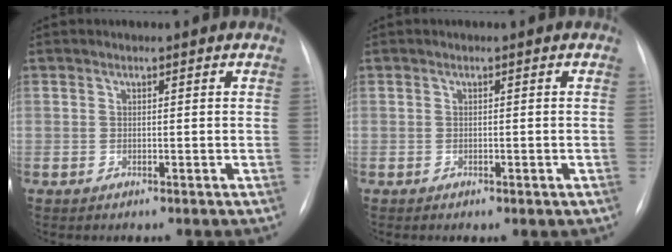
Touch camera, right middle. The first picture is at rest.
{"total": 0.7, "force": [-0.2, 0.4, 0.5], "torque": [-0.007, 0.001, 0.000]}